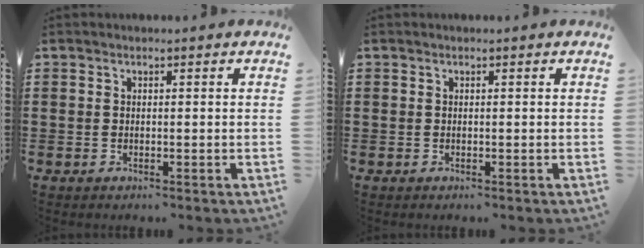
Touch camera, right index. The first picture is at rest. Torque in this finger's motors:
{"motor_torque": [0.00, 0.00, 0.00, -0.01]}